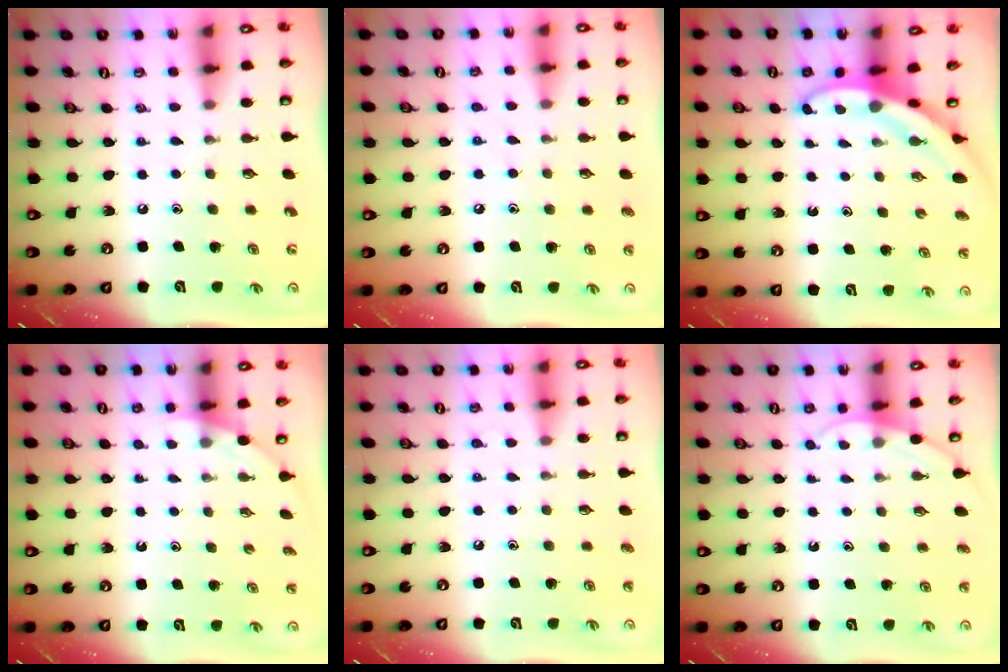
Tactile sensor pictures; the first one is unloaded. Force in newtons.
{"total": 6.5, "press": 6.4, "slide": 0.8}
{"total": 3.8, "press": 3.8, "slide": 0.2}
{"total": 0.9, "press": 0.9, "slide": 0.2}
{"total": 5.0, "press": 5.0, "slide": 0.6}
{"total": 3.7, "press": 3.7, "slide": 0.3}